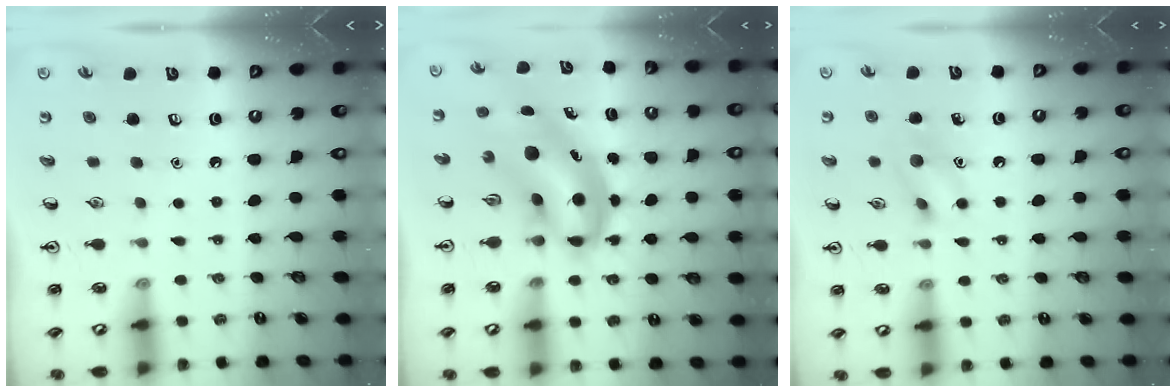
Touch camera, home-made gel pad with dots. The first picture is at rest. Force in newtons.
{"total": 7.6, "press": 7.3, "slide": 2.0}
{"total": 8.3, "press": 8.2, "slide": 1.4}